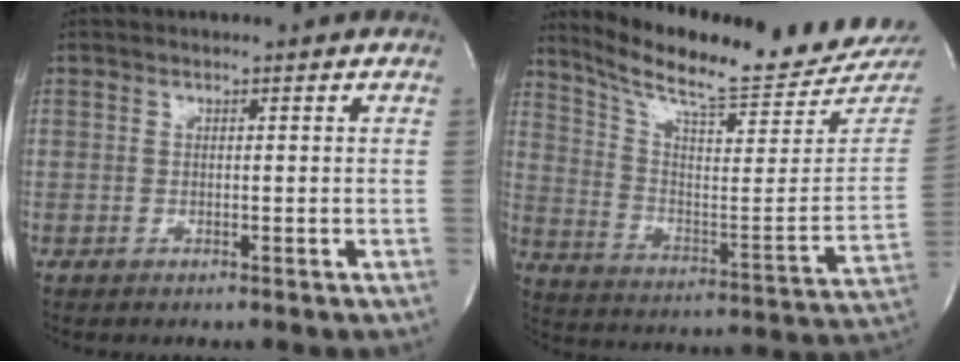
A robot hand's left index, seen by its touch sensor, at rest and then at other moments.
{"total": 22.5, "force": [20.9, 0.7, 8.2], "torque": [-0.141, -0.090, 0.292]}